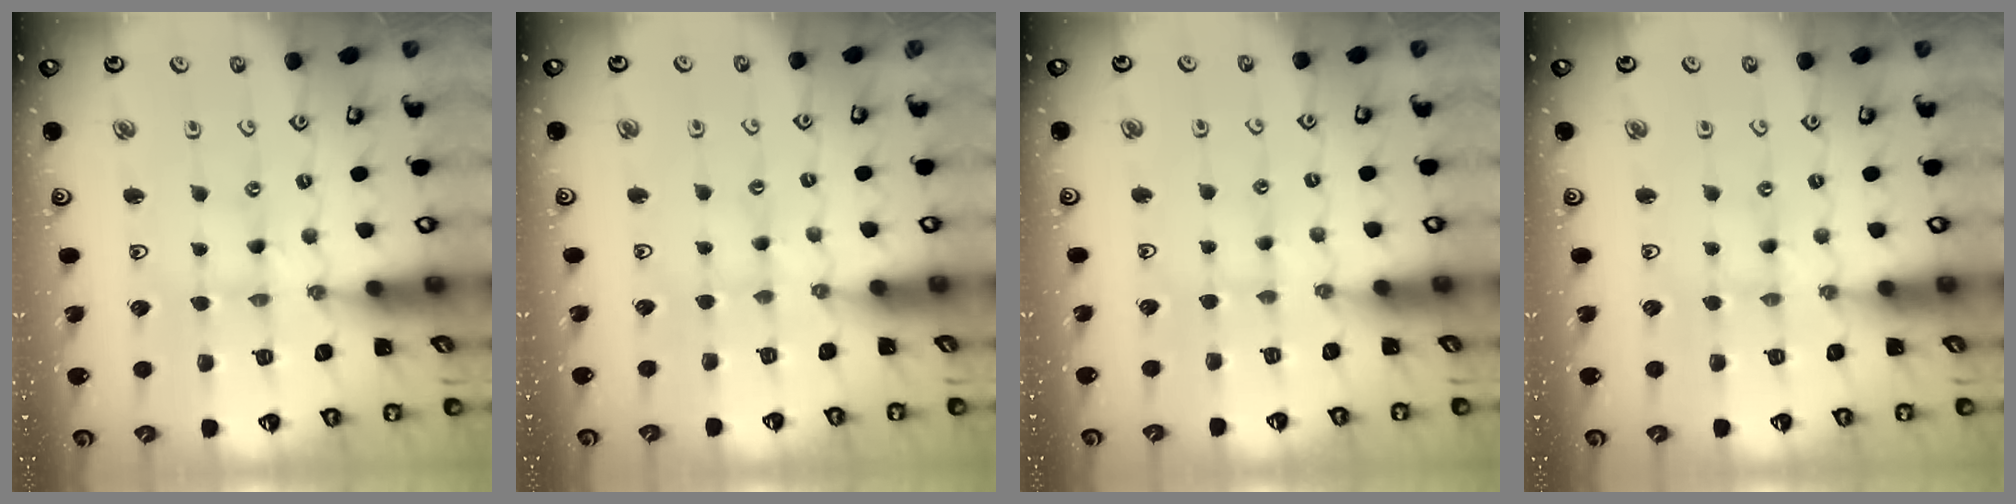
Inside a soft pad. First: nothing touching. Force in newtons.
{"total": 1.6, "press": 1.5, "slide": 0.3}
{"total": 2.2, "press": 2.2, "slide": 0.4}
{"total": 0.0}